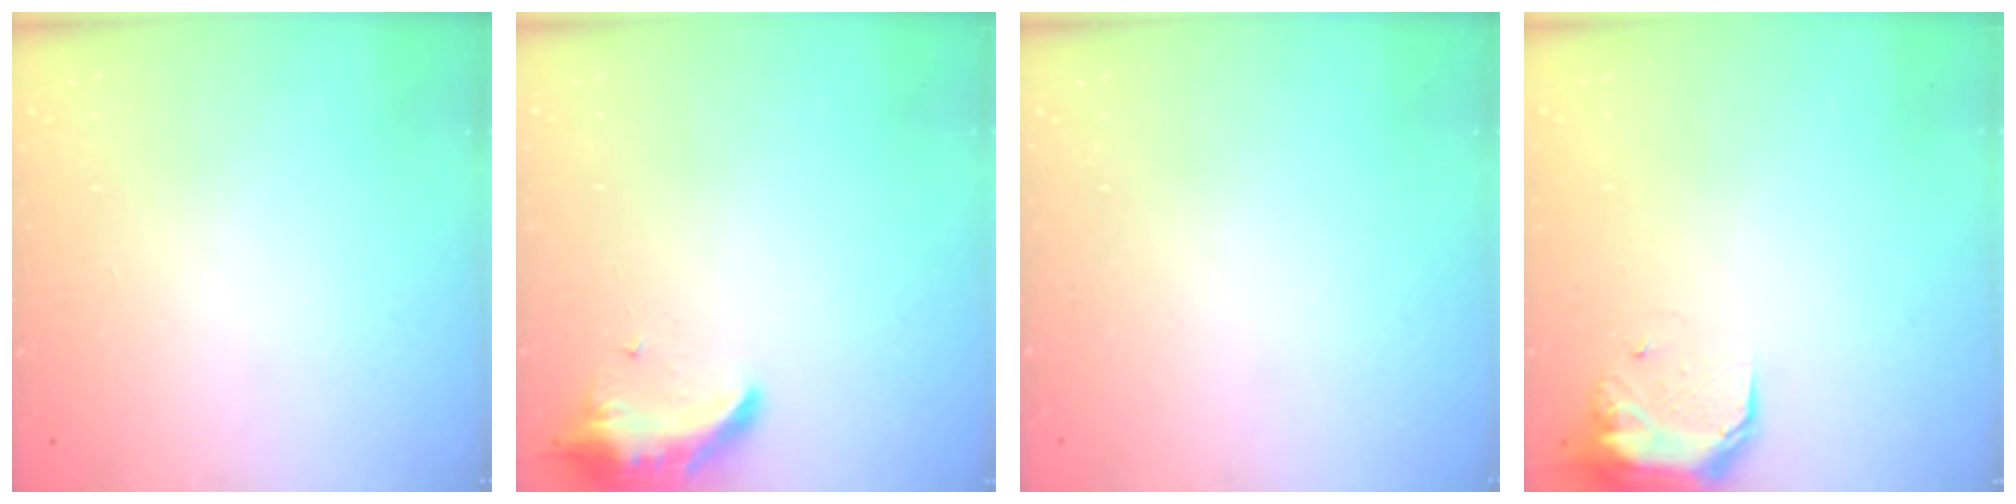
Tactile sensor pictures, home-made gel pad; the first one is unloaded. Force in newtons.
{"total": 8.6, "press": 8.6, "slide": 0.3}
{"total": 0.0}
{"total": 9.1, "press": 9.0, "slide": 1.5}